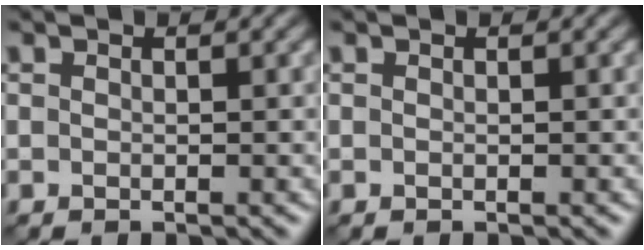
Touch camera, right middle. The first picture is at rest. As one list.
[{"total": 0.0}]